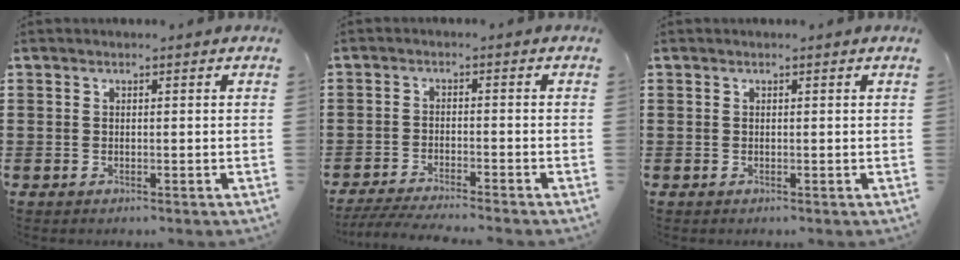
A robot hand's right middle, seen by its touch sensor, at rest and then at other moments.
{"total": 3.7, "force": [-3.5, -0.2, 1.0], "torque": [-0.022, -0.008, -0.072]}
{"total": 0.0}